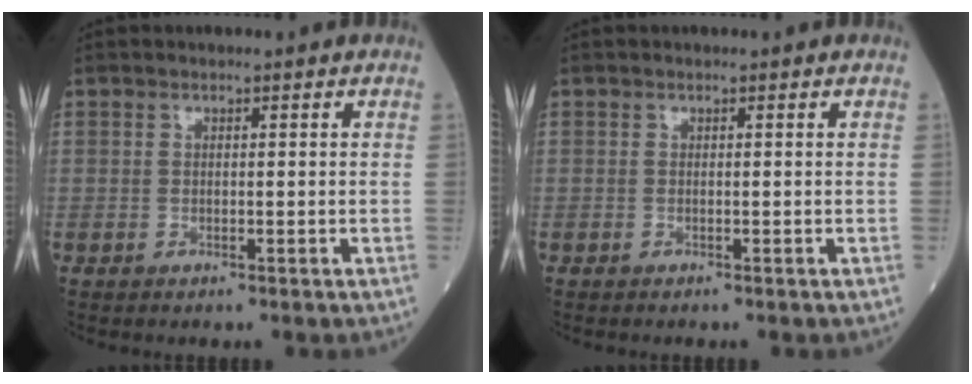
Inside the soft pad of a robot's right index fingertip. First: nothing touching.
{"total": 0.0}